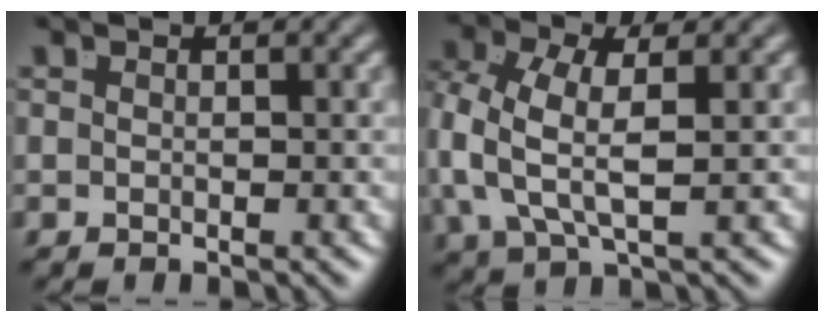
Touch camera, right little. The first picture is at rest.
{"total": 5.1, "force": [0.0, 3.0, 4.2], "torque": [-0.118, -0.030, 0.013]}